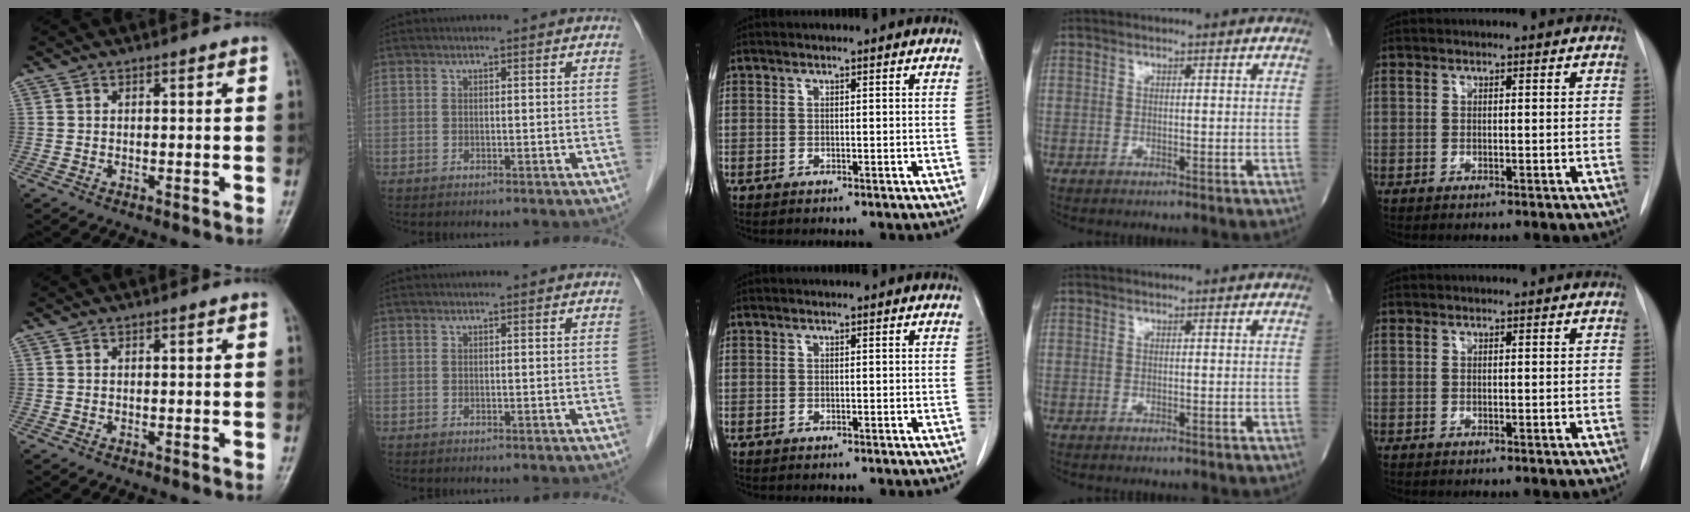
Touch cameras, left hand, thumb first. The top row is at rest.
{}